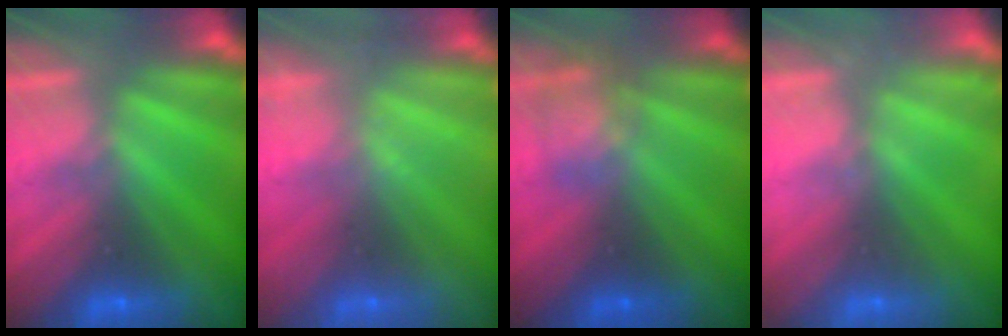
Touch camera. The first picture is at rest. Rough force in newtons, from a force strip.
{"total": 2.2}
{"total": 2.2}
{"total": 2.3}